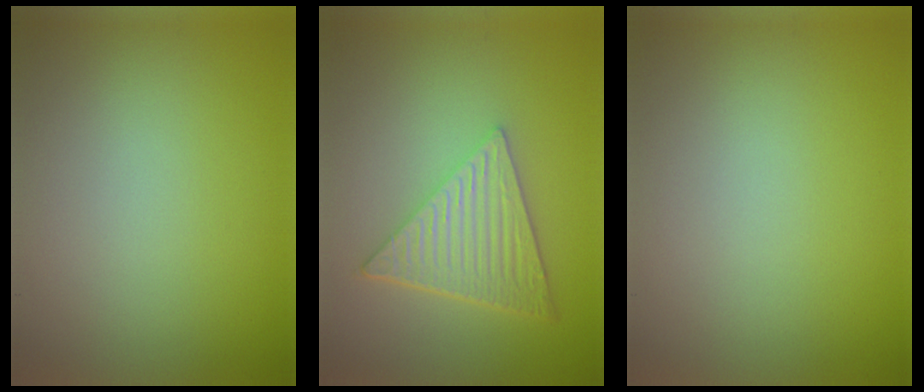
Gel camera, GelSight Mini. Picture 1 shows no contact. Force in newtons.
{"total": 6.4, "press": 4.3, "slide": 4.7}
{"total": 0.0}